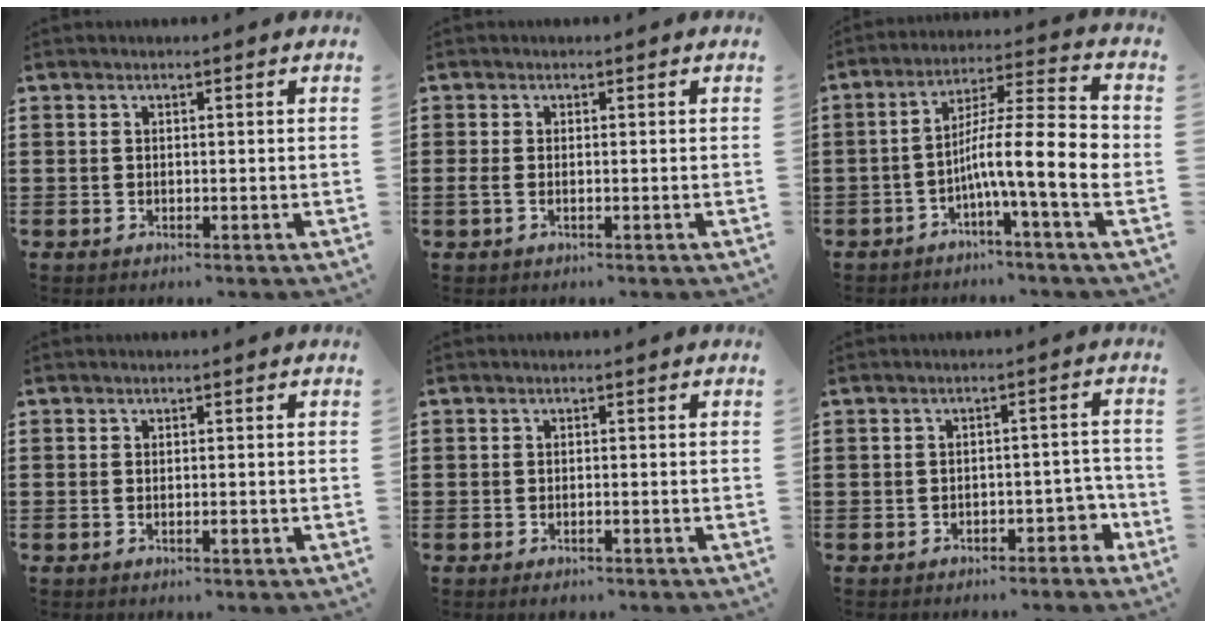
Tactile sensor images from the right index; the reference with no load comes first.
{"total": 0.9, "force": [-0.4, 0.2, 0.8], "torque": [-0.023, -0.006, -0.008]}
{"total": 11.1, "force": [-2.4, 1.8, 10.7], "torque": [-0.186, -0.004, -0.043]}
{"total": 0.9, "force": [-0.4, 0.2, 0.8], "torque": [-0.013, -0.004, -0.006]}
{"total": 0.7, "force": [-0.6, 0.1, 0.3], "torque": [-0.008, -0.004, -0.011]}
{"total": 3.2, "force": [-2.3, 1.7, 1.6], "torque": [-0.030, 0.007, -0.046]}